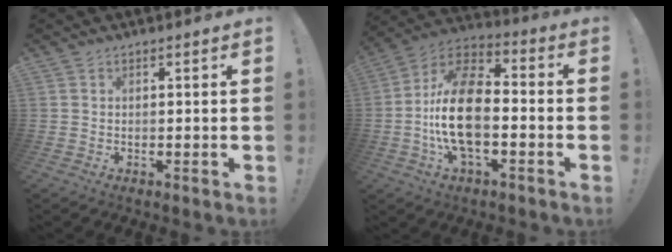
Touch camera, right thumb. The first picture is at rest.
{"total": 19.0, "force": [-3.5, 10.2, 15.7], "torque": [-0.308, 0.025, -0.056]}